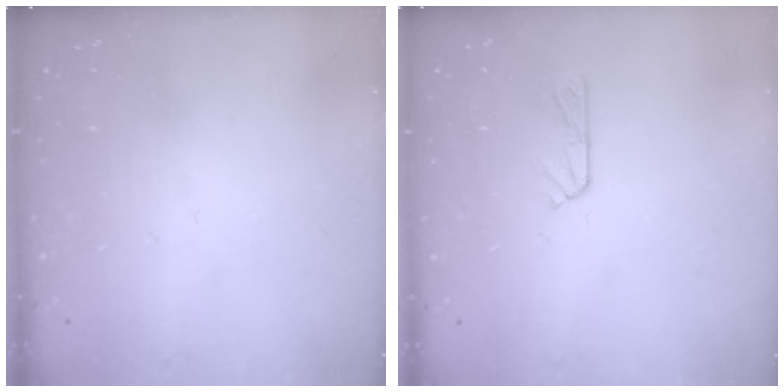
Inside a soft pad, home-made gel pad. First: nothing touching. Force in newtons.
{"total": 4.6, "press": 4.5, "slide": 0.5}